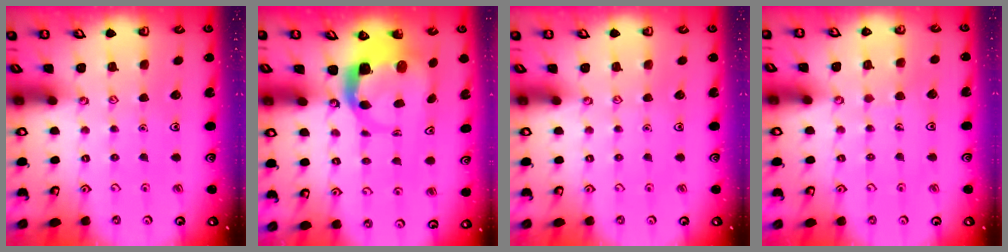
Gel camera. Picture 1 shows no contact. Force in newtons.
{"total": 5.3, "press": 5.2, "slide": 0.7}
{"total": 0.0}
{"total": 3.2, "press": 3.2, "slide": 0.2}